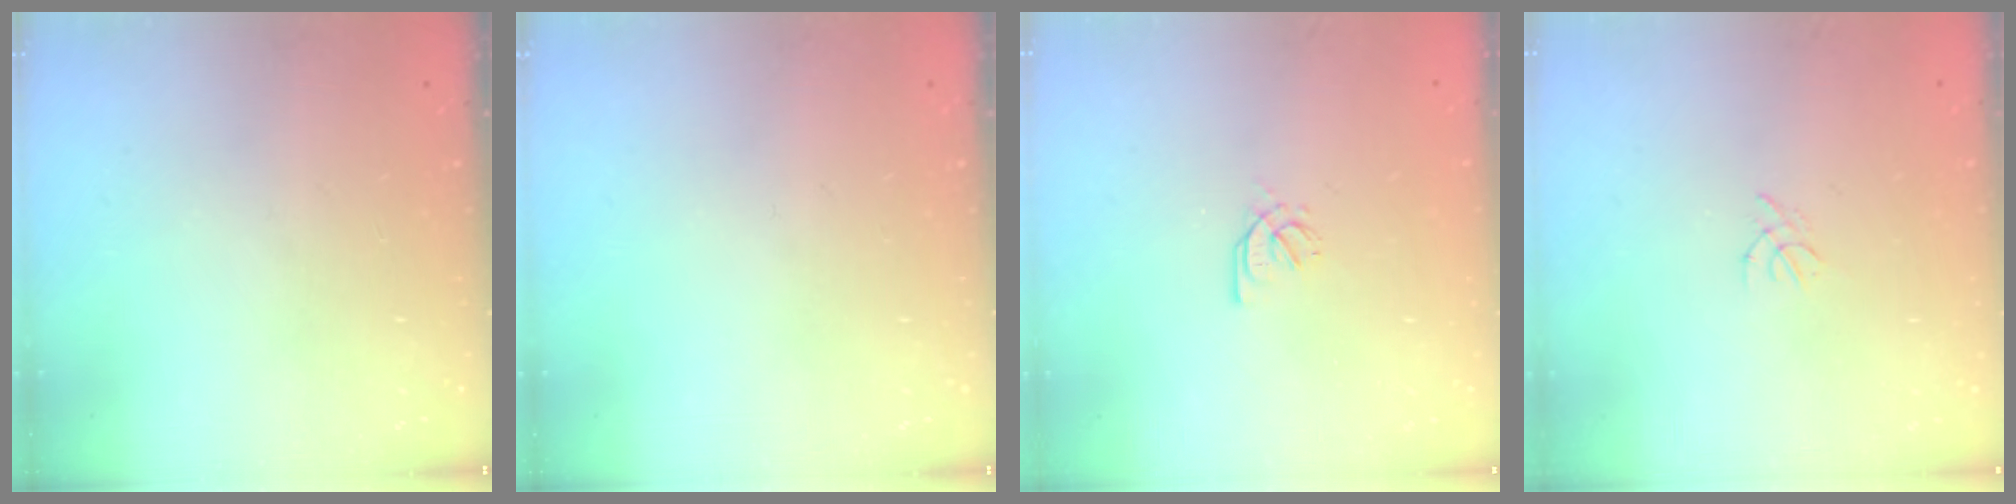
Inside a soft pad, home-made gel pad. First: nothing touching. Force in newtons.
{"total": 0.0}
{"total": 1.7, "press": 1.6, "slide": 0.5}
{"total": 0.8, "press": 0.7, "slide": 0.3}